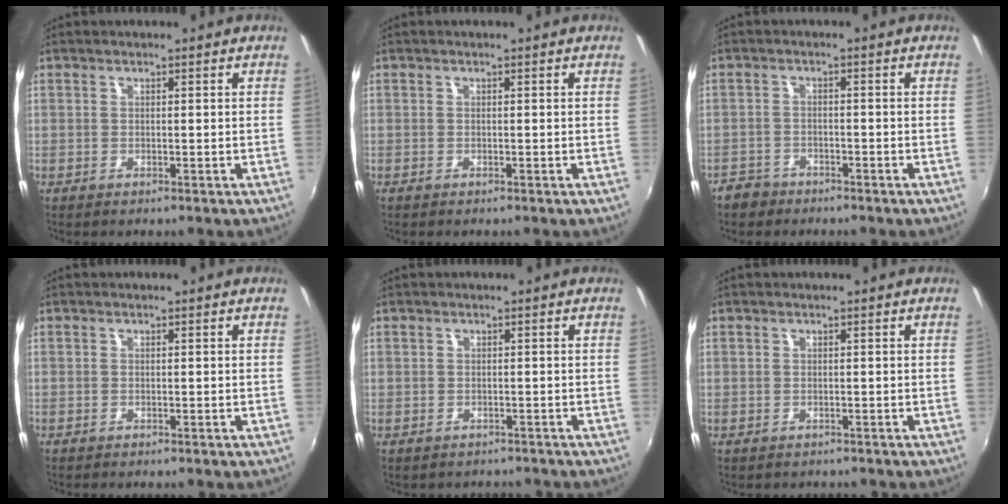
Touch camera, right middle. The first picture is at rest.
{"total": 0.0}
{"total": 4.0, "force": [-3.1, 2.5, 0.6], "torque": [-0.027, 0.008, -0.056]}
{"total": 0.0}
{"total": 2.2, "force": [-1.1, 1.9, 0.1], "torque": [0.001, 0.011, -0.009]}
{"total": 1.5, "force": [-0.5, 1.4, 0.0], "torque": [-0.001, 0.004, -0.002]}